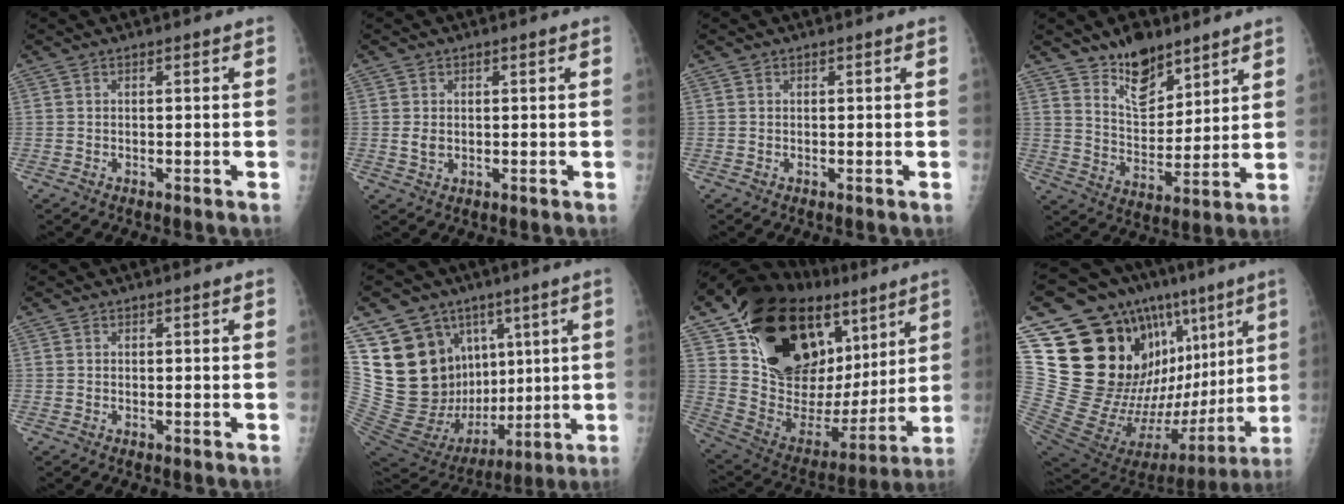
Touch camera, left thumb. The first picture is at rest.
{"total": 2.0, "force": [0.2, 1.7, 1.1], "torque": [-0.009, -0.001, 0.008]}
{"total": 0.0}
{"total": 10.9, "force": [8.1, 5.4, 5.0], "torque": [-0.048, -0.064, 0.149]}
{"total": 0.0}
{"total": 24.9, "force": [8.1, 18.4, 14.7], "torque": [-0.236, -0.012, 0.170]}
{"total": 33.6, "force": [15.7, 19.9, 22.1], "torque": [-0.315, -0.008, 0.277]}
{"total": 35.1, "force": [12.4, 14.0, 29.7], "torque": [-0.423, -0.016, 0.234]}